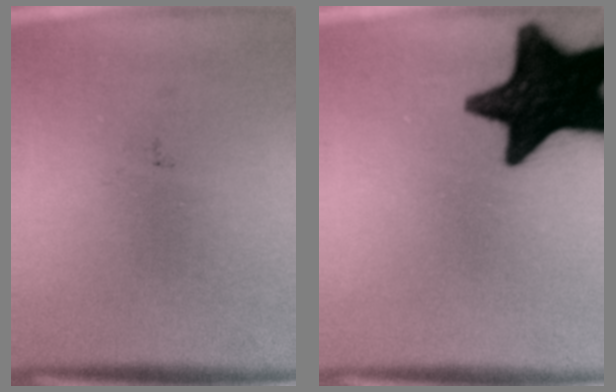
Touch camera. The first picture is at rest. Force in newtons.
{"total": 18.2}